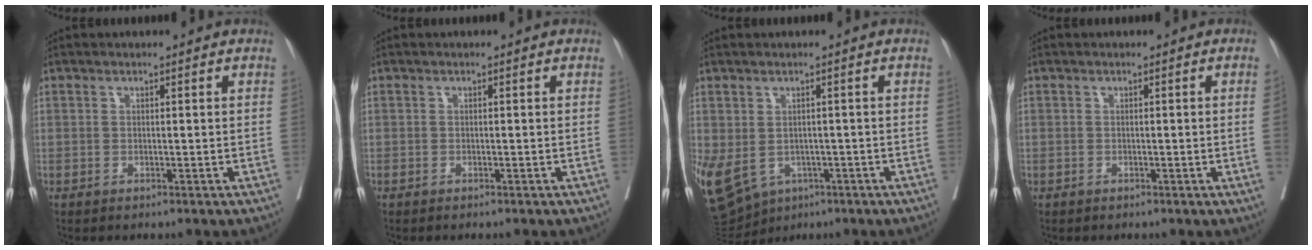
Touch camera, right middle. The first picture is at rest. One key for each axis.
{"total": 0.8, "fx": -0.7, "fy": 0.0, "fz": 0.4, "tx": -0.004, "ty": -0.001, "tz": -0.012}
{"total": 20.7, "fx": -8.2, "fy": 15.9, "fz": 10.4, "tx": -0.325, "ty": -0.031, "tz": -0.112}
{"total": 0.9, "fx": -0.1, "fy": -0.4, "fz": 0.8, "tx": -0.010, "ty": -0.002, "tz": -0.003}